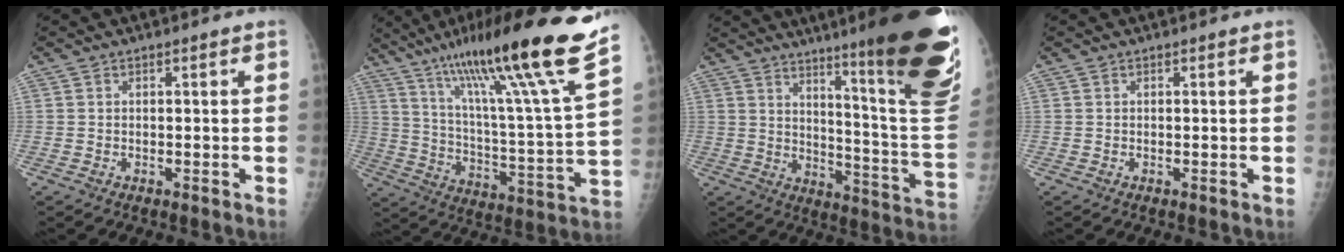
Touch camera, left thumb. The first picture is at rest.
{"total": 26.6, "force": [18.5, 0.7, 19.0], "torque": [-0.296, -0.077, 0.297]}
{"total": 27.2, "force": [16.5, 2.7, 21.5], "torque": [-0.238, -0.093, 0.234]}
{"total": 0.0}